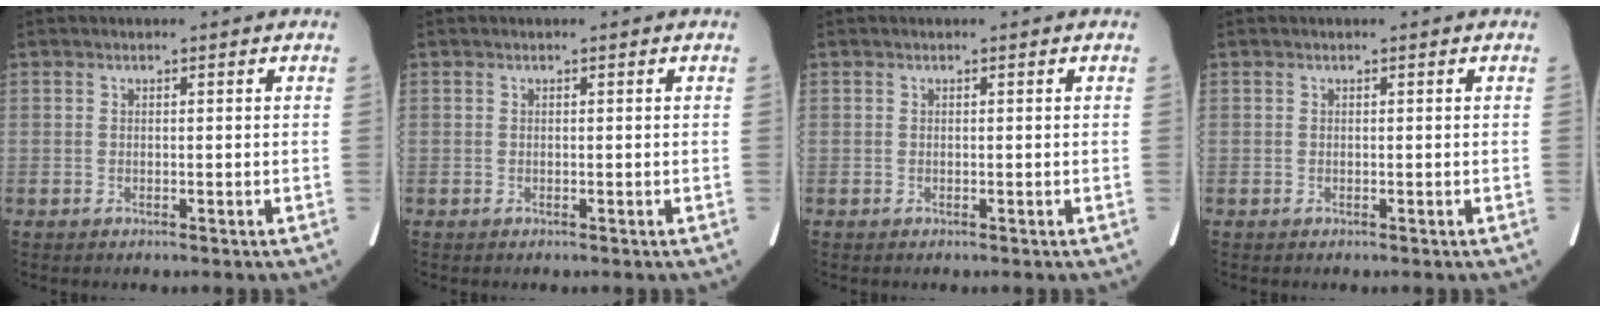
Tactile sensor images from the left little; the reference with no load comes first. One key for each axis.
{"total": 0.0}
{"total": 0.0}
{"total": 0.0}